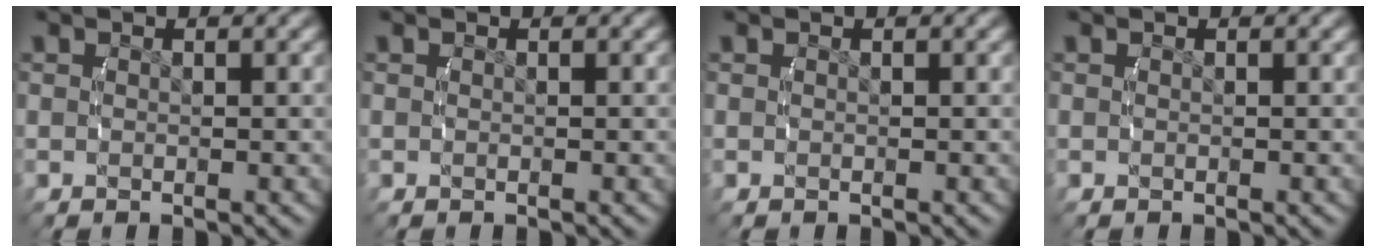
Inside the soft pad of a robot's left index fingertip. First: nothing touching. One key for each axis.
{"total": 0.0}
{"total": 0.0}
{"total": 0.0}